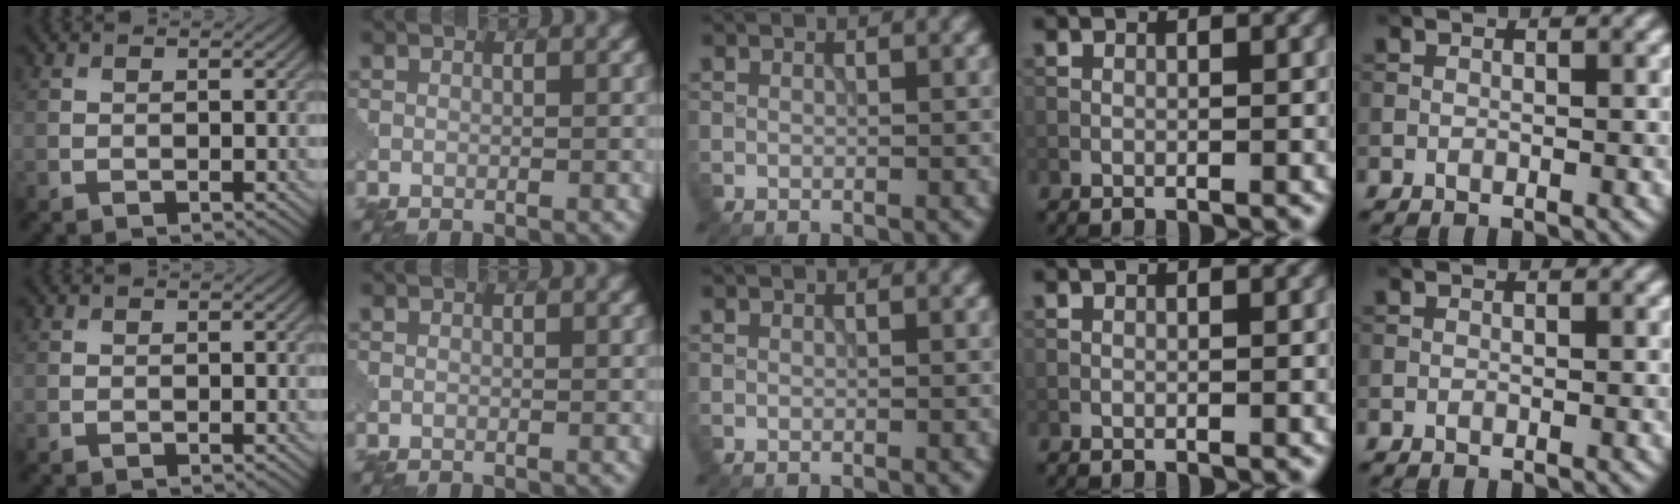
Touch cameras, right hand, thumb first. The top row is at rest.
{}